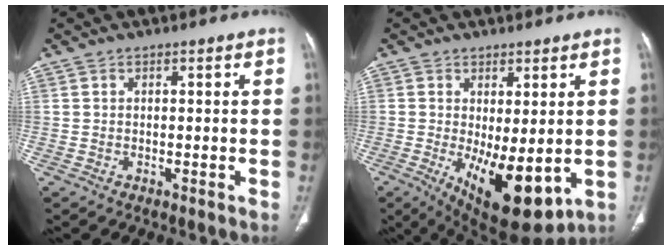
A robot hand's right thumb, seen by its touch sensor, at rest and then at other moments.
{"total": 12.9, "force": [-2.2, 5.2, 11.6], "torque": [-0.171, -0.026, -0.011]}